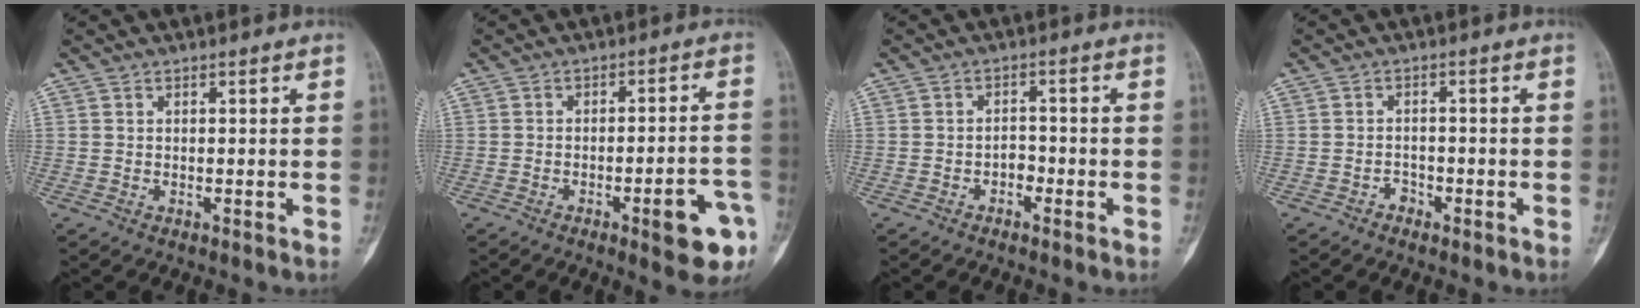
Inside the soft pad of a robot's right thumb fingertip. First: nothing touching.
{"total": 10.4, "force": [-4.8, 2.7, 8.8], "torque": [-0.095, 0.032, -0.055]}
{"total": 2.3, "force": [-1.2, 1.5, 1.2], "torque": [-0.004, 0.015, -0.024]}
{"total": 1.7, "force": [-1.2, 1.2, 0.4], "torque": [-0.002, 0.009, -0.023]}